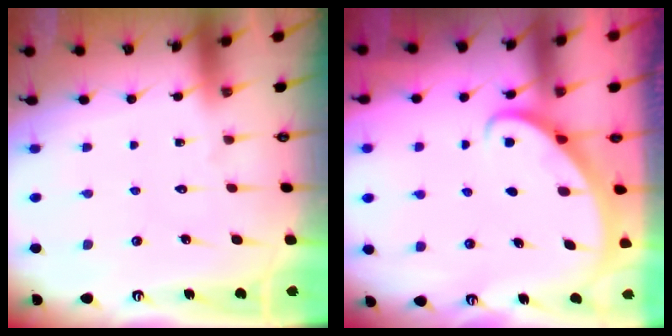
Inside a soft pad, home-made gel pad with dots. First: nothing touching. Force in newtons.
{"total": 2.8, "press": 2.8, "slide": 0.2}